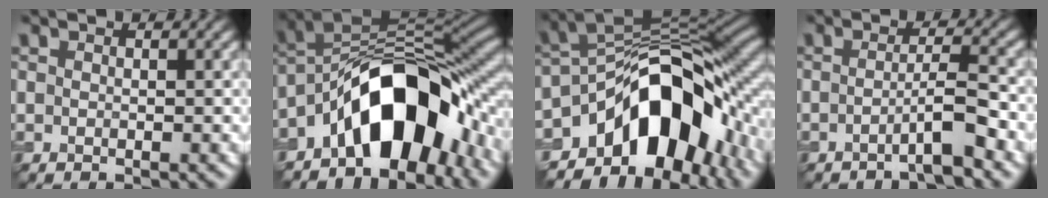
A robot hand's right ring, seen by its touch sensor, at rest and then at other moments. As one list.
[{"total": 12.0, "force": [-5.6, 6.1, 8.8], "torque": [-0.117, 0.022, -0.093]}, {"total": 13.7, "force": [-6.3, 7.9, 9.3], "torque": [-0.121, 0.010, -0.107]}, {"total": 2.8, "force": [-1.4, 0.1, 2.4], "torque": [-0.037, 0.014, -0.030]}]